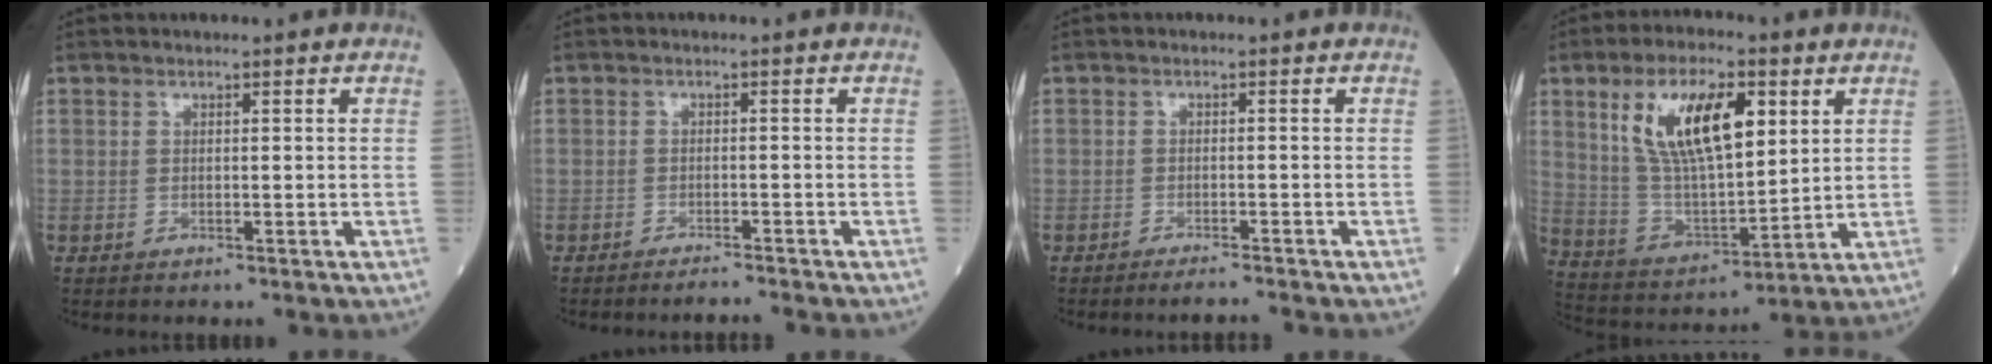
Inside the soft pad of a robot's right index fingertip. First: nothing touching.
{"total": 2.3, "force": [-2.1, -0.8, 0.2], "torque": [-0.005, -0.008, -0.031]}
{"total": 2.6, "force": [-2.5, -0.6, 0.8], "torque": [-0.012, -0.008, -0.036]}
{"total": 15.0, "force": [6.0, 5.4, 12.7], "torque": [-0.250, 0.012, 0.117]}